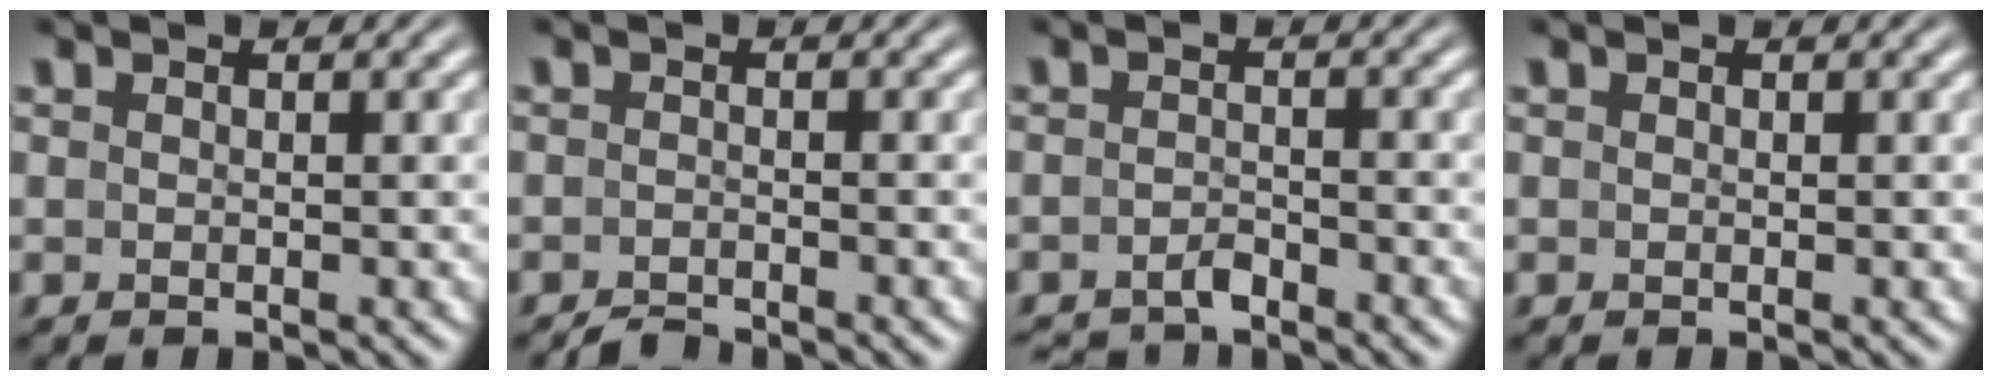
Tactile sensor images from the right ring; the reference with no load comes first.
{"total": 1.9, "force": [-1.9, -0.2, 0.0], "torque": [-0.001, -0.006, -0.033]}
{"total": 2.5, "force": [-2.5, 0.4, 0.2], "torque": [0.001, -0.008, -0.041]}
{"total": 0.0}